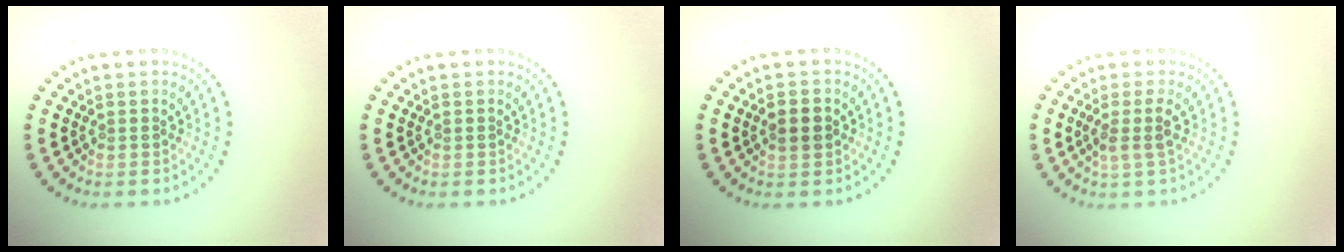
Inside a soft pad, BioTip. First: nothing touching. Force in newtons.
{"total": 0.0}
{"total": 2.5, "press": 2.5, "slide": 0.2}
{"total": 1.9, "press": 1.5, "slide": 1.1}